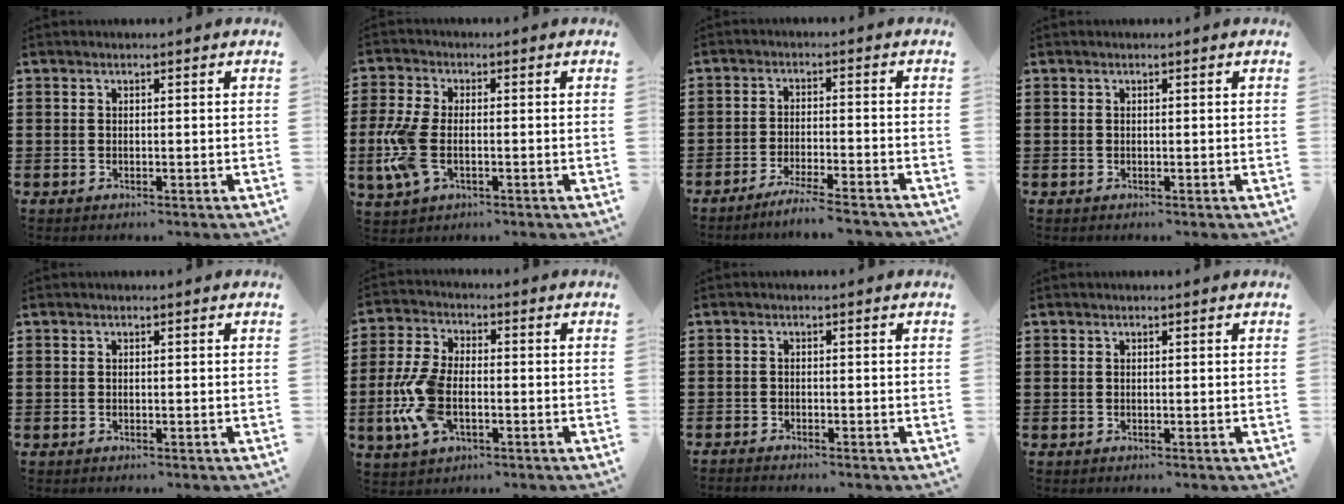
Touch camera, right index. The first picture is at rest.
{"total": 7.4, "force": [-1.4, 3.8, 6.2], "torque": [-0.157, -0.011, -0.030]}
{"total": 4.2, "force": [-3.9, -0.4, 1.5], "torque": [-0.033, -0.008, -0.078]}
{"total": 0.0}
{"total": 0.0}
{"total": 9.1, "force": [-2.3, 4.7, 7.5], "torque": [-0.181, -0.007, -0.046]}
{"total": 1.1, "force": [-1.1, 0.1, 0.0], "torque": [-0.002, 0.002, -0.023]}
{"total": 0.0}